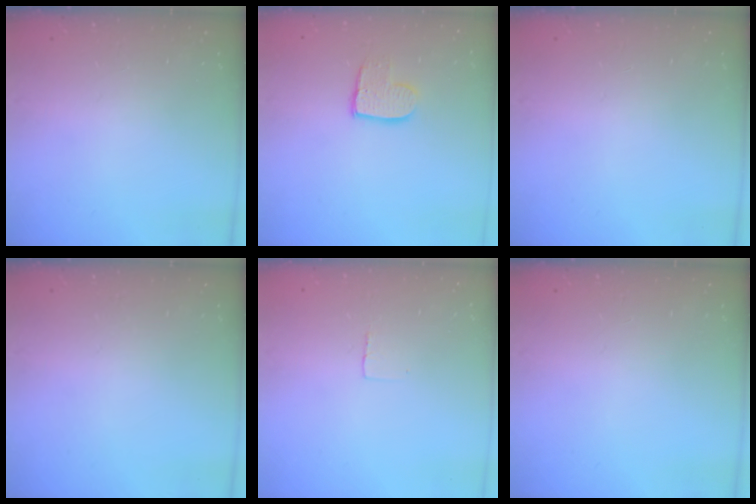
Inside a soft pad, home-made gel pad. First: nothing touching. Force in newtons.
{"total": 9.0, "press": 9.0, "slide": 0.7}
{"total": 0.0}
{"total": 0.0}
{"total": 2.3, "press": 2.3, "slide": 0.1}
{"total": 0.0}